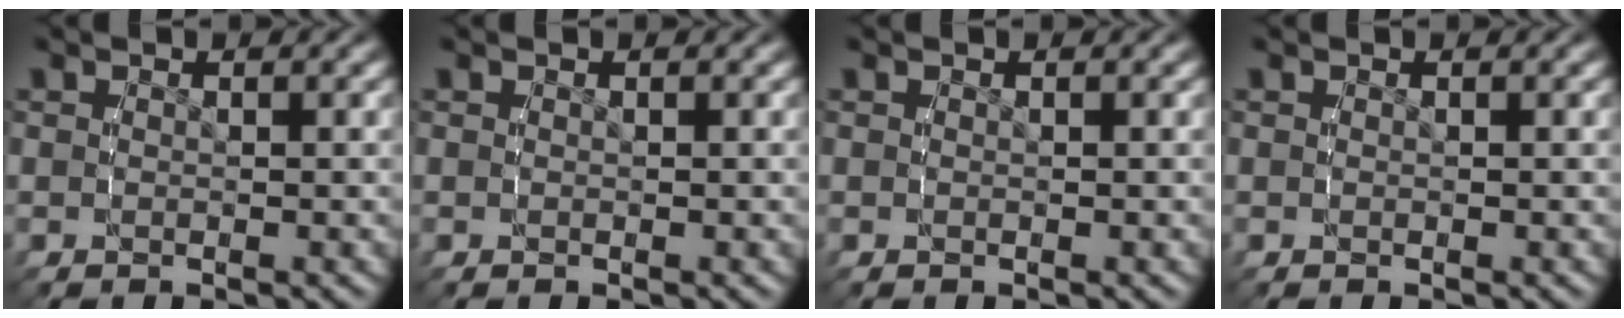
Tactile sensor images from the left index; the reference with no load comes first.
{"total": 0.0}
{"total": 0.0}
{"total": 0.0}